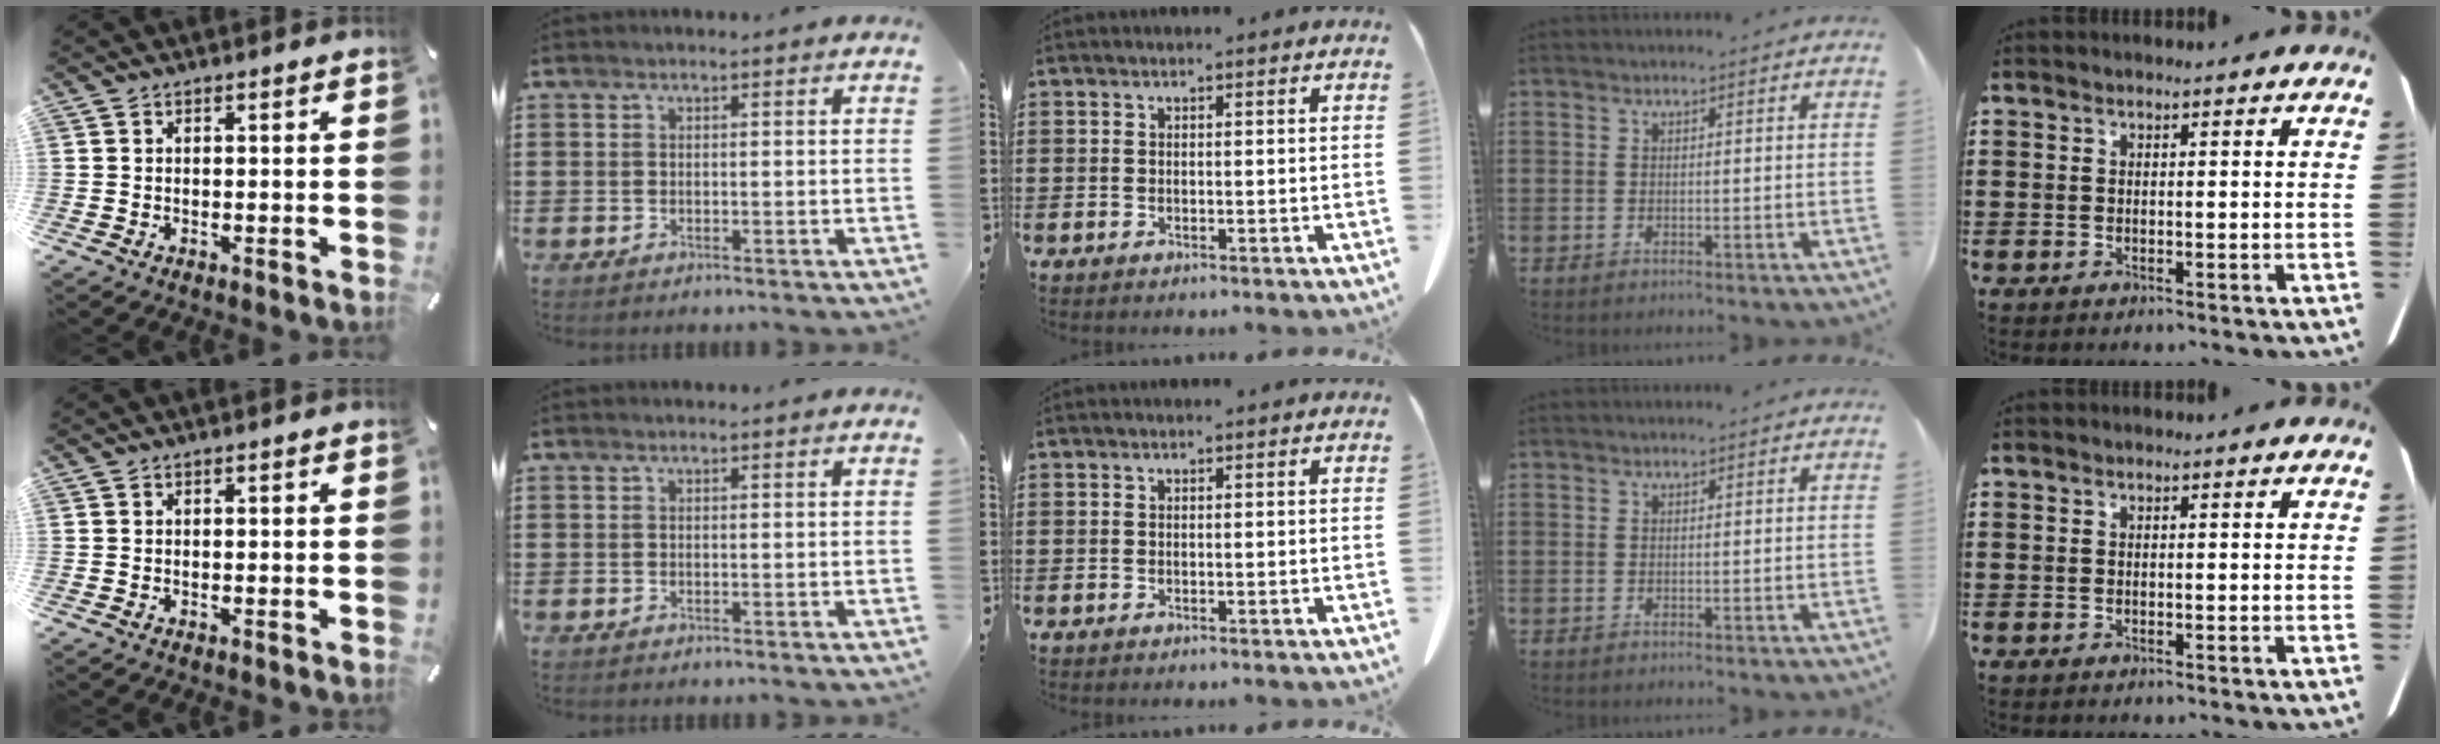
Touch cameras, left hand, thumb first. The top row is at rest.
{}